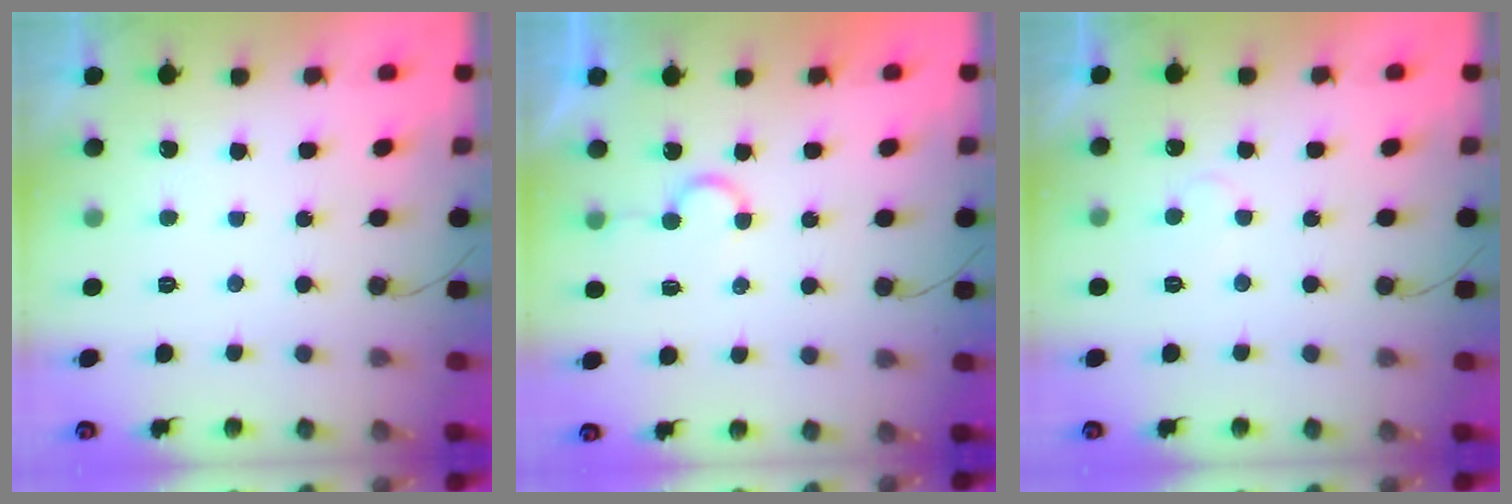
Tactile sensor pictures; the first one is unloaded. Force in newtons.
{"total": 5.4, "press": 5.3, "slide": 0.6}
{"total": 4.3, "press": 4.3, "slide": 0.2}